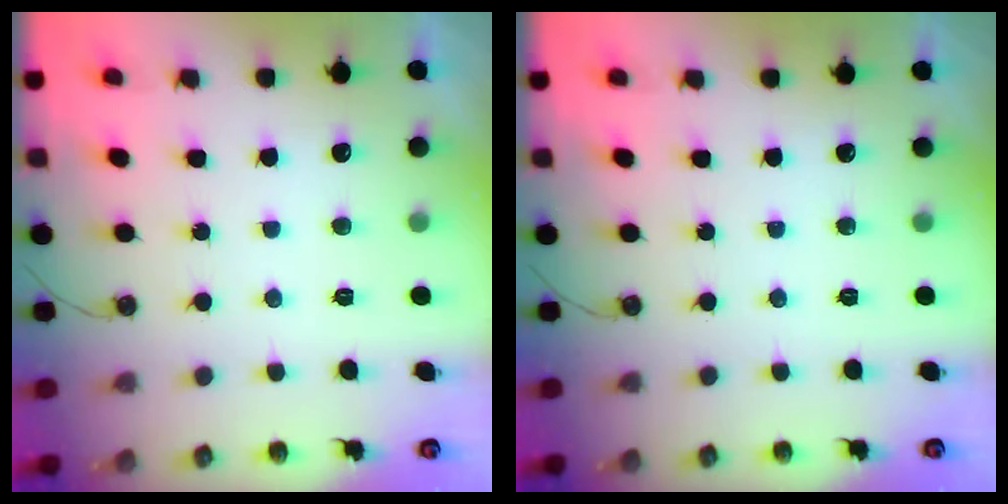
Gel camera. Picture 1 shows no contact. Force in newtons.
{"total": 0.0}